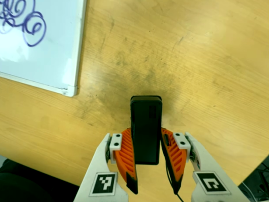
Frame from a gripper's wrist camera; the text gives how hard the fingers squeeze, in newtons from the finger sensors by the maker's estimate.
{"total": 5.7, "left": 4.0, "right": 7.3}